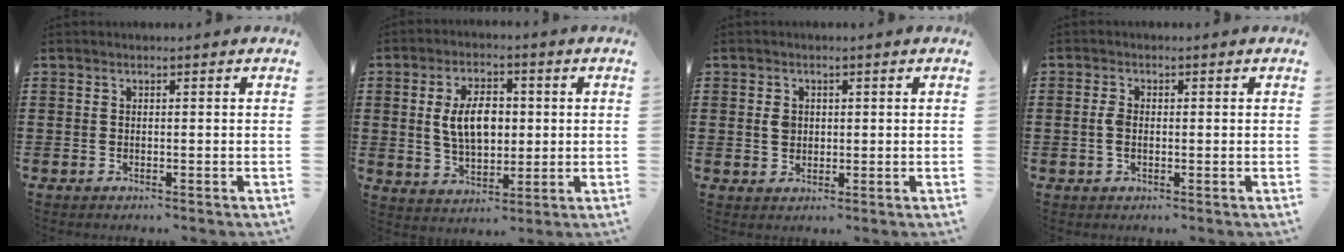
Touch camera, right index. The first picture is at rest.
{"total": 7.6, "force": [0.7, 4.4, 6.2], "torque": [-0.123, 0.004, 0.003]}
{"total": 2.2, "force": [0.2, 1.8, 1.3], "torque": [-0.031, 0.009, 0.003]}
{"total": 2.1, "force": [-0.2, 1.1, 1.8], "torque": [-0.043, 0.000, -0.007]}